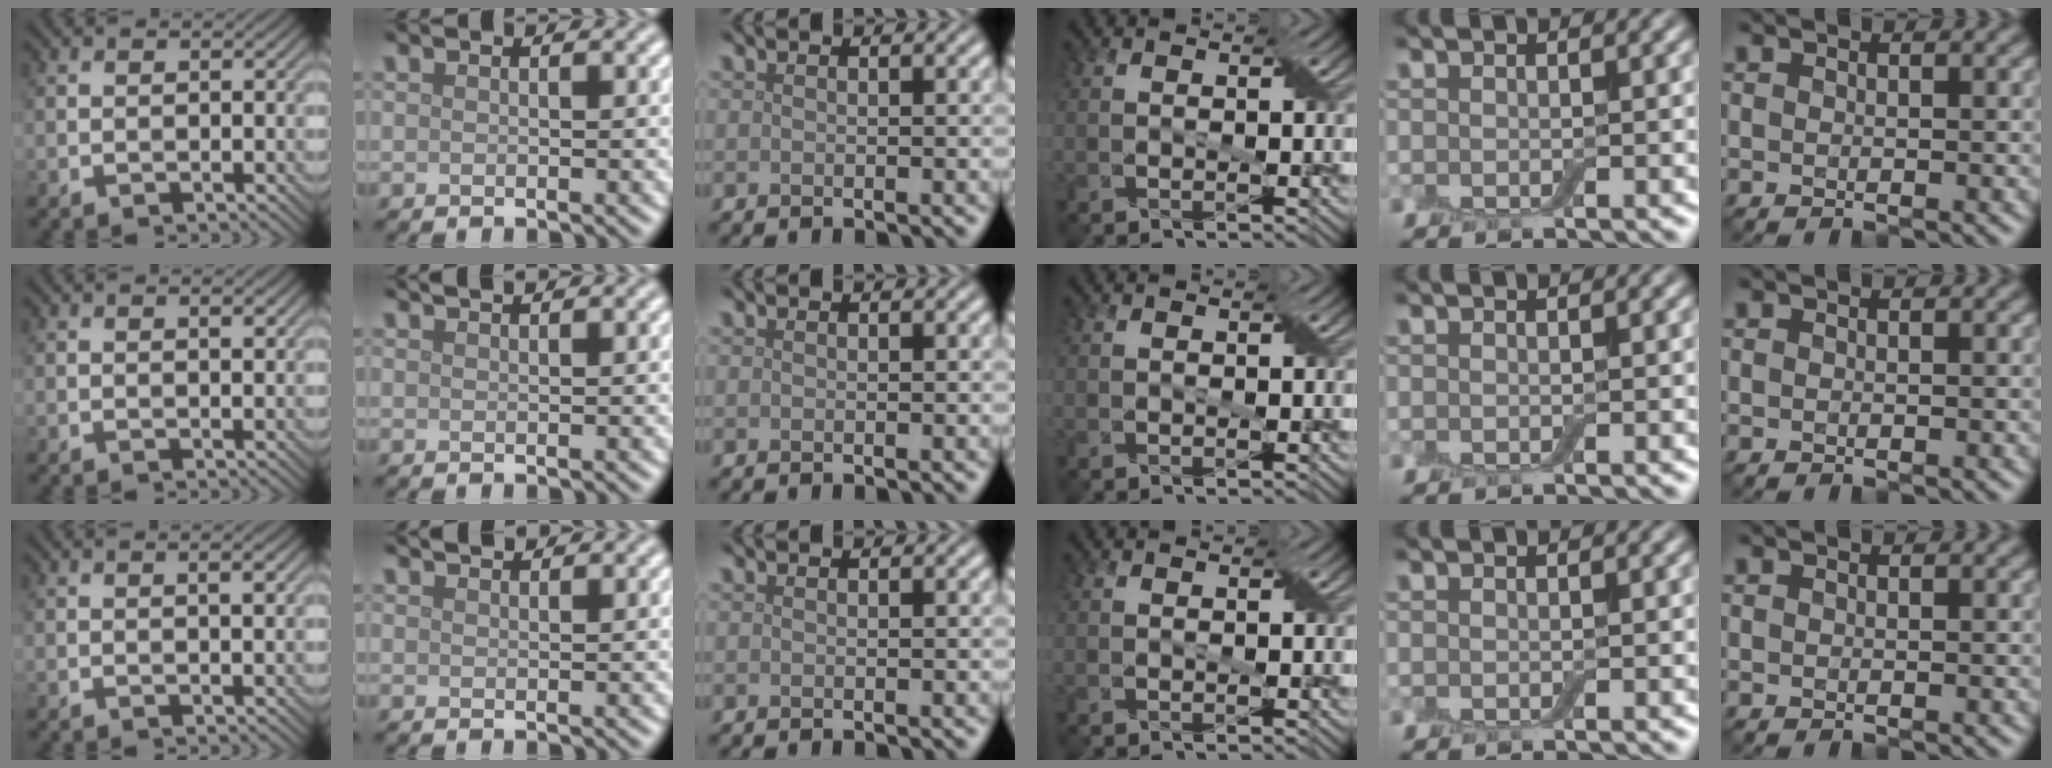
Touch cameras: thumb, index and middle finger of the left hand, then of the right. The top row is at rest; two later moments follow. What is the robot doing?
{"motion": "fold", "object": "bandage"}